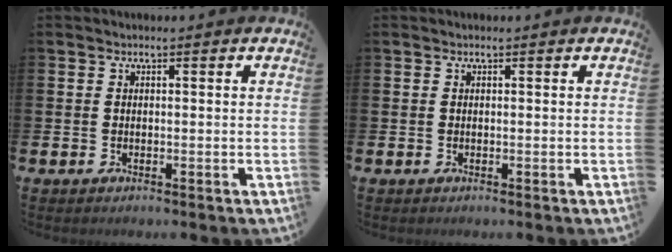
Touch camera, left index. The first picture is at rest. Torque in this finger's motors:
{"motor_torque": [1.11, -1.02, -0.07, -0.03]}